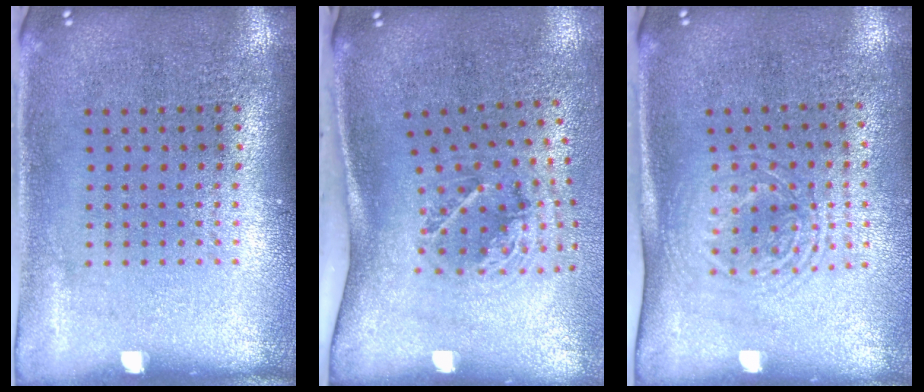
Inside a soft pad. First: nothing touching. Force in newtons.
{"total": 2.0, "press": 1.3, "slide": 1.6}
{"total": 1.7, "press": 1.4, "slide": 1.0}